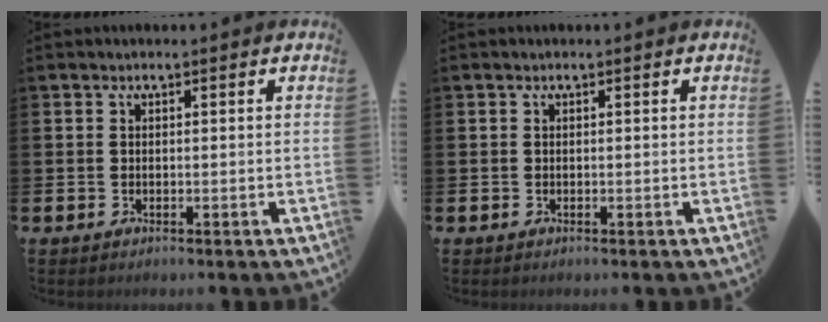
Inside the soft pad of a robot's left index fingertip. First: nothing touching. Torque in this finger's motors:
{"motor_torque": [-0.01, 0.00, 0.00, 0.01]}